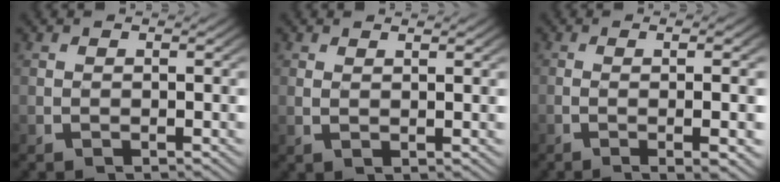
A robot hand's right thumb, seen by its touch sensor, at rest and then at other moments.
{"total": 1.3, "force": [1.0, -0.2, 0.8], "torque": [-0.018, -0.004, 0.024]}
{"total": 5.0, "force": [-1.2, 0.6, 4.8], "torque": [-0.076, -0.004, -0.014]}